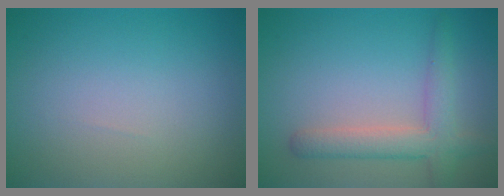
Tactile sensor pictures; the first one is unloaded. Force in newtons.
{"total": 3.7, "press": 3.7, "slide": 0.2}